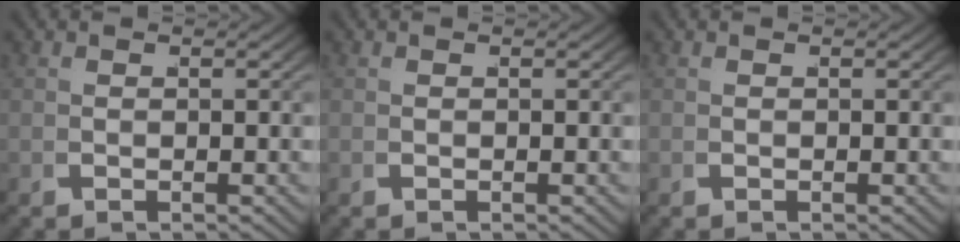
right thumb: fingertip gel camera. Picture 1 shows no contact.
{"total": 0.0}
{"total": 0.0}